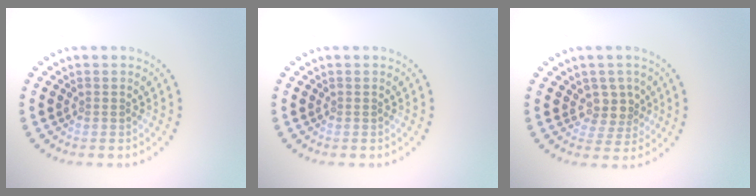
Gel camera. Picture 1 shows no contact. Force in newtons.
{"total": 0.0}
{"total": 2.6, "press": 2.2, "slide": 1.4}